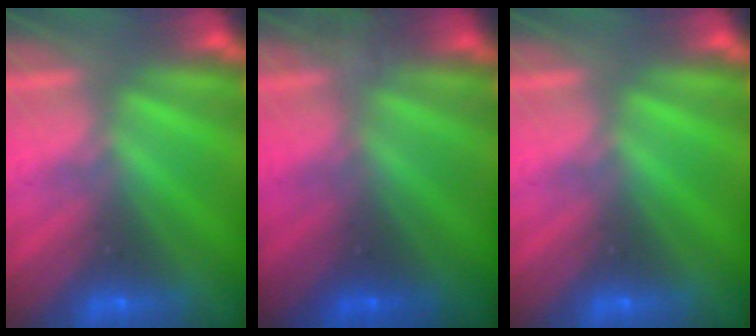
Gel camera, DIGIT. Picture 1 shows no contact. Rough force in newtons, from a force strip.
{"total": 1.6}
{"total": 0.0}